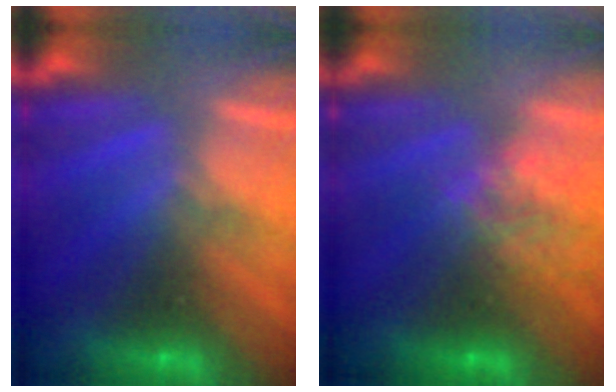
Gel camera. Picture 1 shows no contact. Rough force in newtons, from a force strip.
{"total": 4.7}